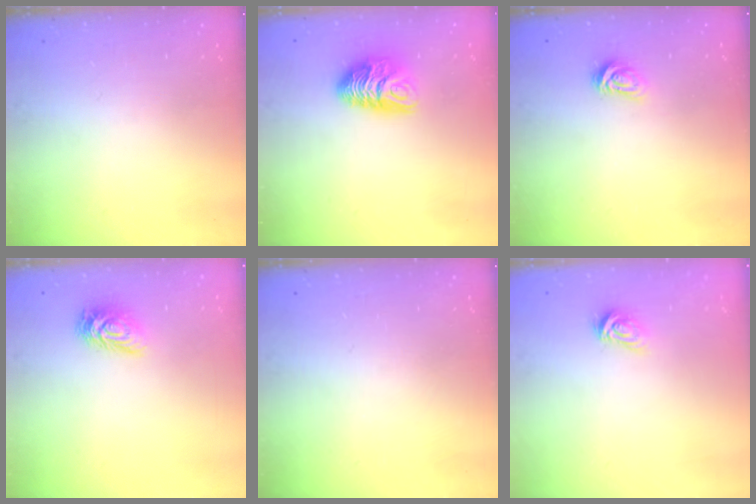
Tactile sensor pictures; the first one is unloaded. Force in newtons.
{"total": 8.8, "press": 8.8, "slide": 0.3}
{"total": 2.9, "press": 2.8, "slide": 0.4}
{"total": 5.6, "press": 5.6, "slide": 0.1}
{"total": 0.0}
{"total": 3.7, "press": 3.7, "slide": 0.4}